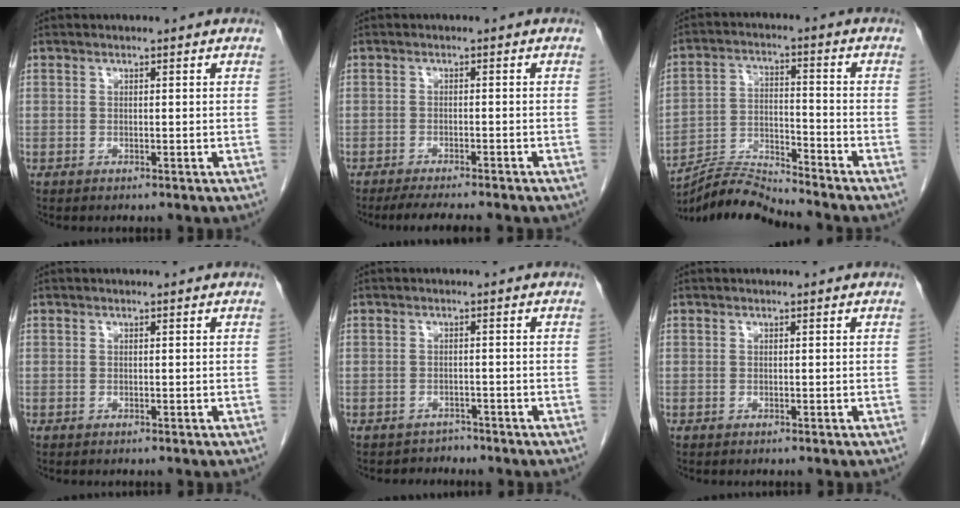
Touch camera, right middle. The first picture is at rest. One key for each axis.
{"total": 9.0, "fx": -7.5, "fy": 1.7, "fz": 4.7, "tx": -0.060, "ty": -0.006, "tz": -0.100}
{"total": 7.9, "fx": -7.7, "fy": -1.5, "fz": 0.2, "tx": -0.007, "ty": 0.008, "tz": -0.141}
{"total": 0.0}
{"total": 0.6, "fx": -0.5, "fy": -0.1, "fz": 0.2, "tx": -0.005, "ty": 0.000, "tz": -0.011}
{"total": 0.0}